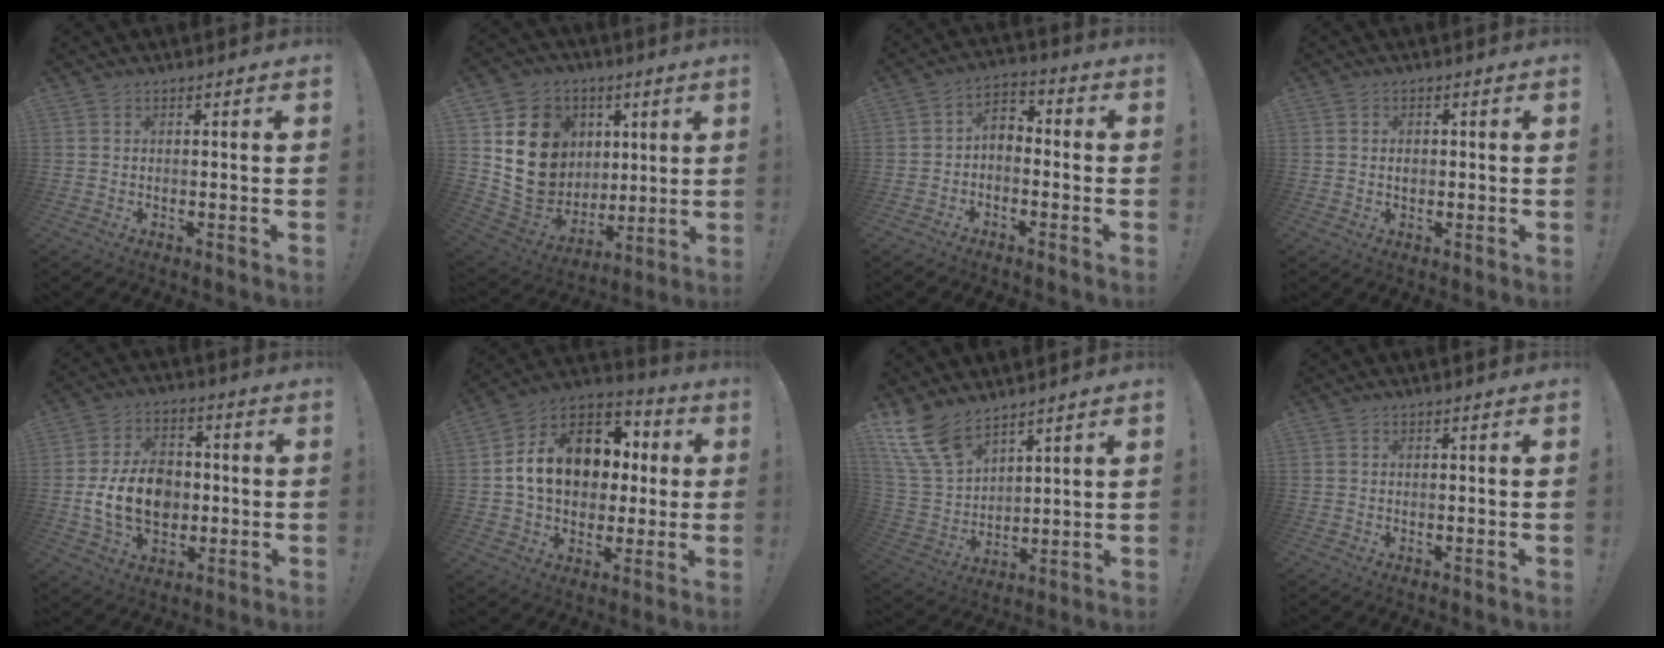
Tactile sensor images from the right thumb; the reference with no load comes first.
{"total": 19.5, "force": [4.9, 16.7, 8.8], "torque": [-0.132, -0.017, 0.125]}
{"total": 4.4, "force": [-2.2, 3.0, 2.3], "torque": [-0.049, 0.013, -0.039]}
{"total": 1.3, "force": [0.0, 1.1, 0.7], "torque": [0.002, -0.002, -0.004]}
{"total": 15.7, "force": [-1.3, 11.5, 10.7], "torque": [-0.201, 0.010, -0.024]}
{"total": 18.1, "force": [2.8, 13.8, 11.4], "torque": [-0.175, 0.012, 0.066]}
{"total": 12.8, "force": [9.7, 6.2, 5.6], "torque": [-0.134, -0.059, 0.189]}
{"total": 0.0}